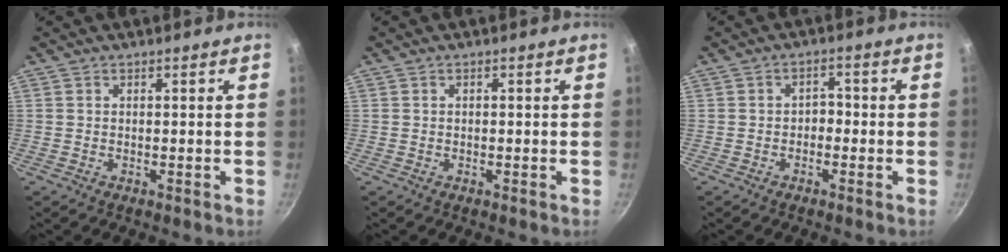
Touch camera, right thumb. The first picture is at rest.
{"total": 0.0}
{"total": 2.6, "force": [-0.8, 1.9, 1.6], "torque": [-0.005, 0.014, -0.022]}